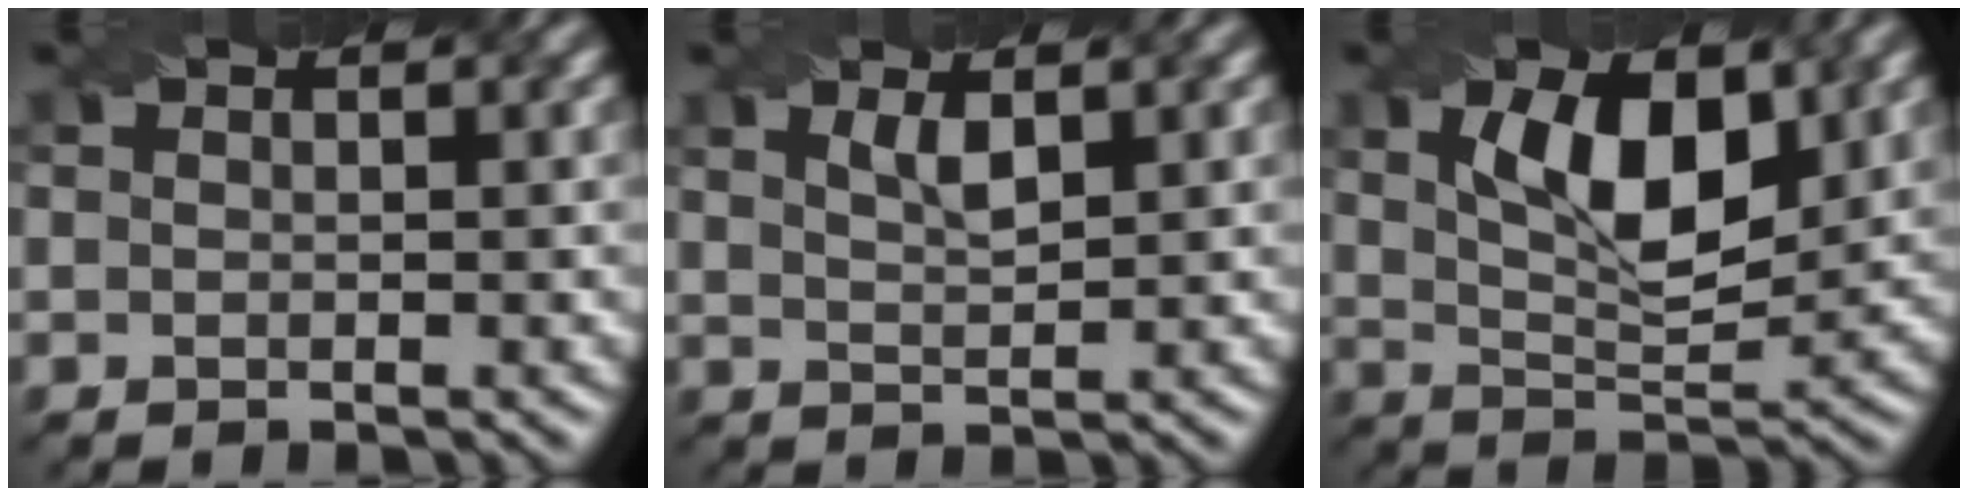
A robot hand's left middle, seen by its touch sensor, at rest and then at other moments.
{"total": 1.9, "force": [1.1, 0.6, 1.5], "torque": [-0.028, 0.000, 0.024]}
{"total": 7.3, "force": [2.5, 3.2, 6.1], "torque": [-0.109, 0.001, 0.044]}